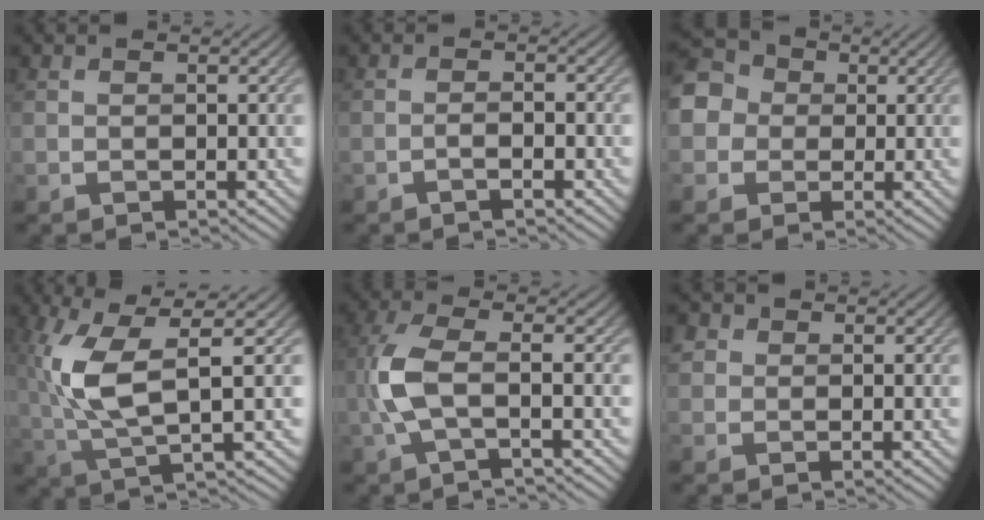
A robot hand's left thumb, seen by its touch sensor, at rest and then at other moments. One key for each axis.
{"total": 1.6, "fx": -1.0, "fy": 0.3, "fz": 1.3, "tx": -0.023, "ty": 0.005, "tz": -0.021}
{"total": 7.5, "fx": 0.6, "fy": 6.8, "fz": 3.0, "tx": -0.098, "ty": 0.019, "tz": -0.010}
{"total": 9.2, "fx": 1.4, "fy": 2.9, "fz": 8.7, "tx": -0.200, "ty": 0.004, "tz": 0.028}
{"total": 6.0, "fx": -0.9, "fy": 1.8, "fz": 5.6, "tx": -0.133, "ty": 0.007, "tz": -0.028}
{"total": 2.1, "fx": 0.9, "fy": 1.8, "fz": 0.7, "tx": -0.015, "ty": 0.001, "tz": 0.010}